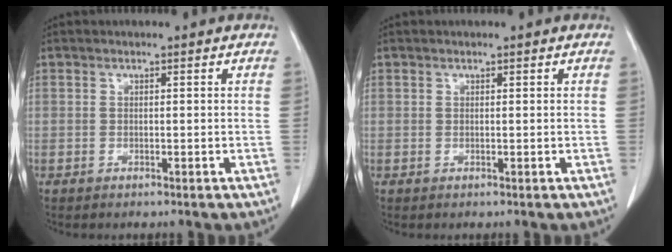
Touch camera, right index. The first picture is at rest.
{"total": 0.0}